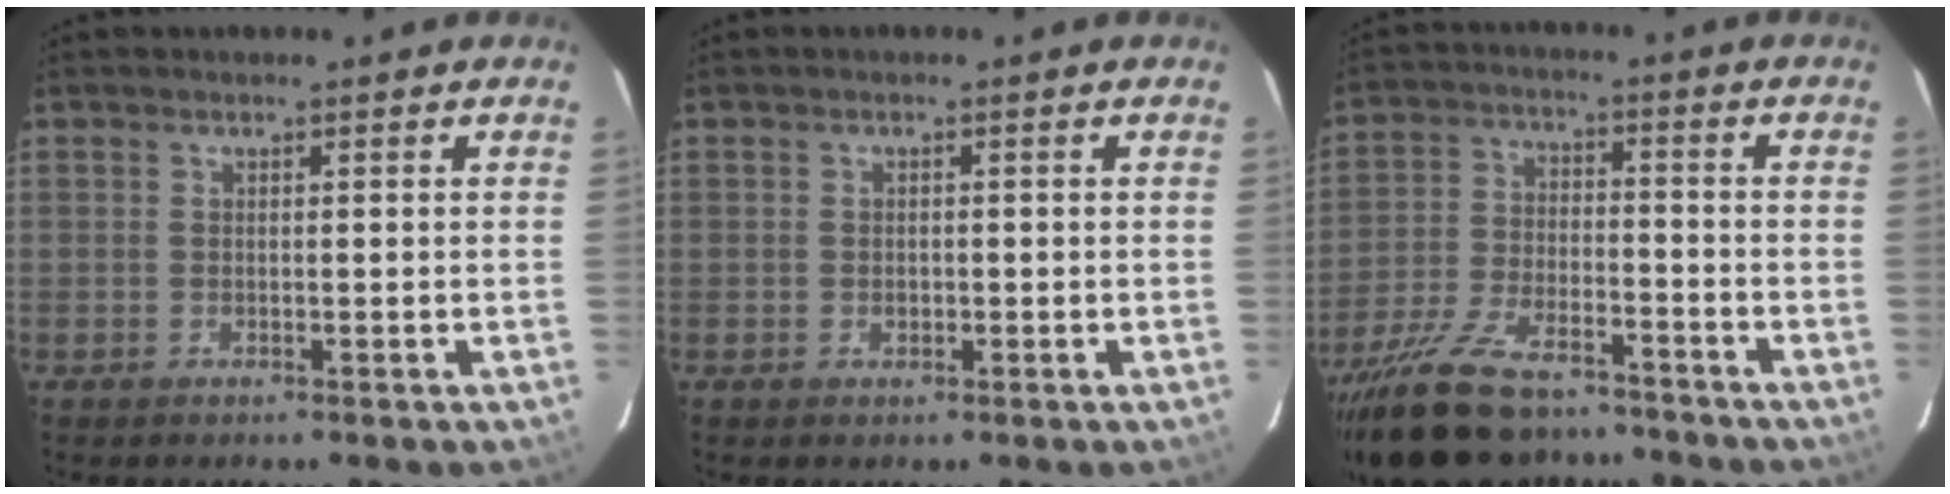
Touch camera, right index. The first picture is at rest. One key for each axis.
{"total": 1.3, "fx": -0.3, "fy": 1.1, "fz": 0.6, "tx": -0.010, "ty": 0.002, "tz": -0.004}
{"total": 18.1, "fx": -14.8, "fy": 6.8, "fz": 8.1, "tx": -0.176, "ty": -0.016, "tz": -0.244}